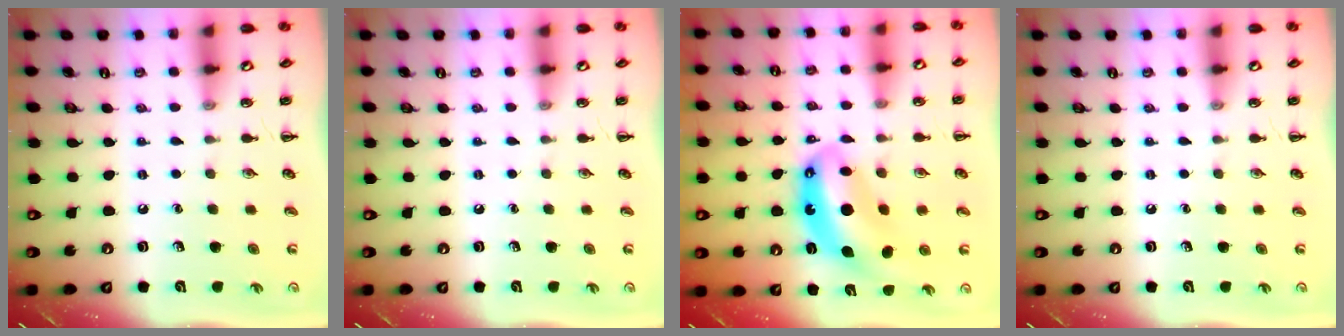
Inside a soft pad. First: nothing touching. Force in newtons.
{"total": 0.0}
{"total": 10.7, "press": 10.3, "slide": 2.8}
{"total": 0.0}